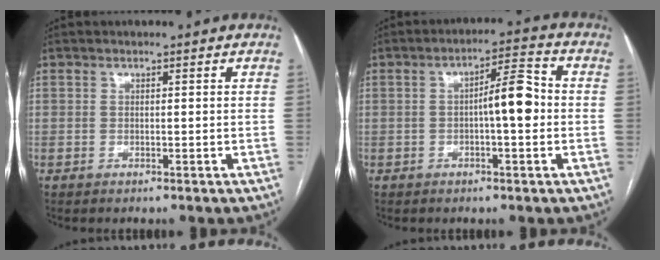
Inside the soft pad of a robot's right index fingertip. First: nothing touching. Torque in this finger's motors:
{"motor_torque": [0.77, -0.02, 0.29, 0.04]}